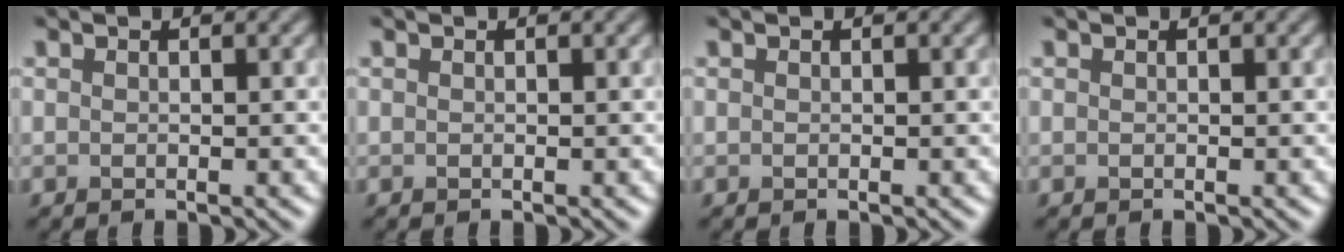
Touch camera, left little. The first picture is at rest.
{"total": 0.0}
{"total": 0.0}
{"total": 0.0}